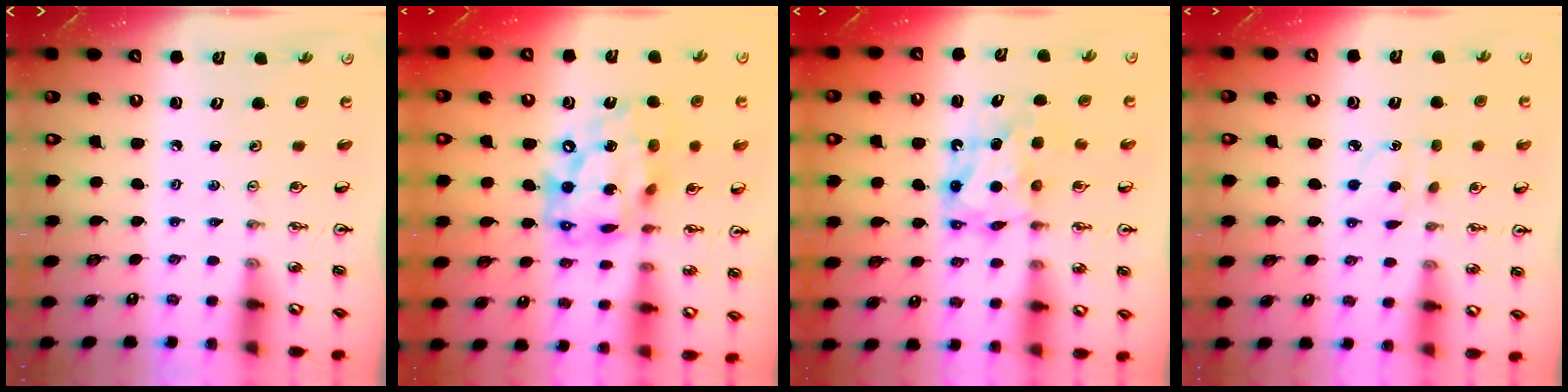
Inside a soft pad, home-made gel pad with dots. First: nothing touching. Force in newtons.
{"total": 18.7, "press": 18.6, "slide": 1.9}
{"total": 6.8, "press": 6.8, "slide": 0.2}
{"total": 4.7, "press": 4.7, "slide": 0.5}